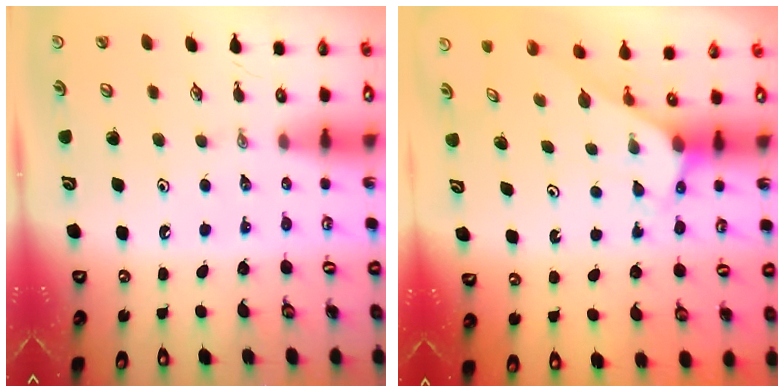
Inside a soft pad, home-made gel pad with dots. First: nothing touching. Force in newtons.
{"total": 2.7, "press": 2.7, "slide": 0.2}